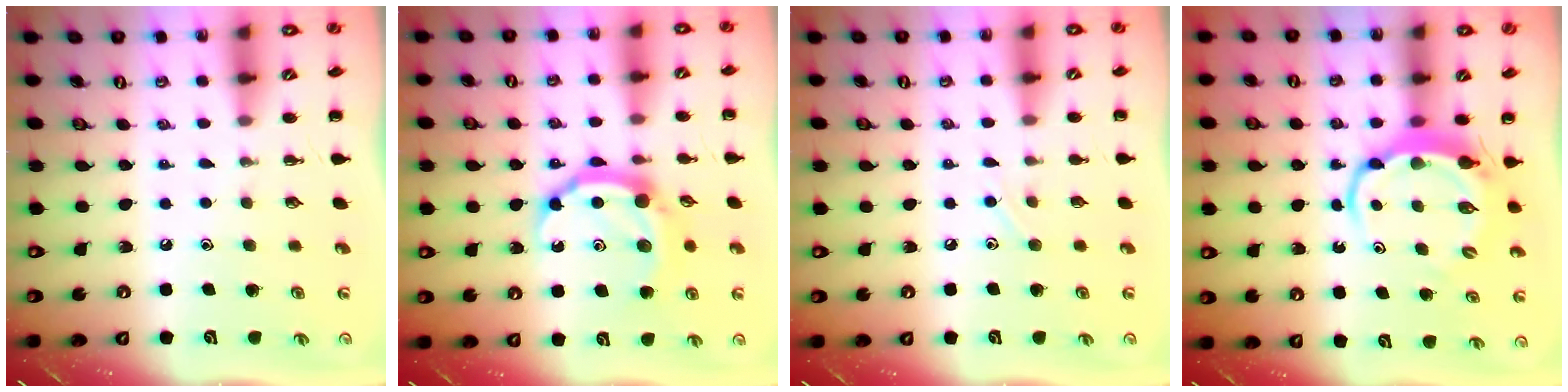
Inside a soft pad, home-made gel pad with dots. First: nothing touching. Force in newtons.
{"total": 12.0, "press": 11.9, "slide": 0.9}
{"total": 4.6, "press": 4.3, "slide": 1.5}
{"total": 6.7, "press": 6.6, "slide": 0.9}